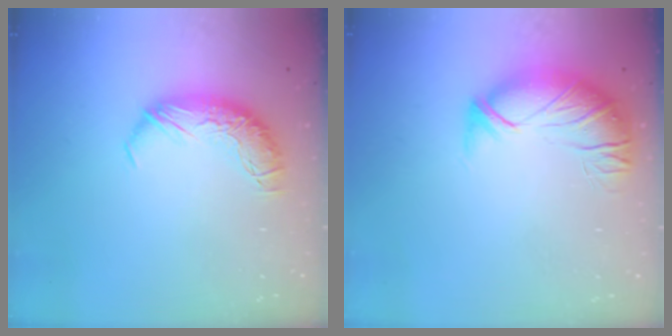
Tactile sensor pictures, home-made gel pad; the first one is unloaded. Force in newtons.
{"total": 2.8, "press": 1.2, "slide": 2.5}